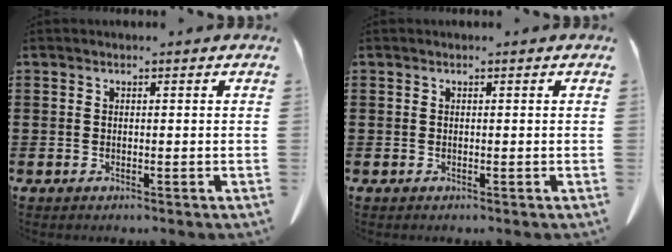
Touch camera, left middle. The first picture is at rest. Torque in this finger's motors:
{"motor_torque": [0.01, 0.05, 0.03, 0.01]}